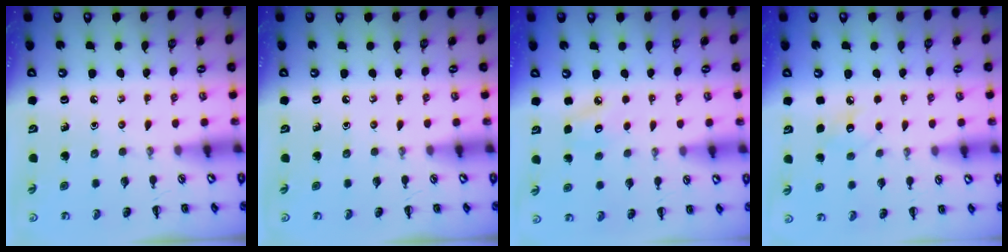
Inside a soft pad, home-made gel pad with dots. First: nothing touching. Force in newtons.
{"total": 0.0}
{"total": 3.9, "press": 3.7, "slide": 1.0}
{"total": 7.5, "press": 7.2, "slide": 1.8}